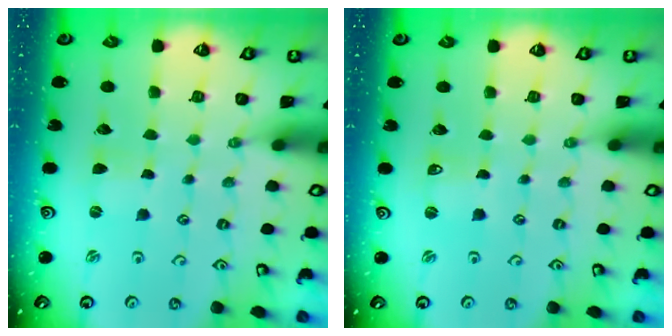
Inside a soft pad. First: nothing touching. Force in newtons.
{"total": 1.2, "press": 1.2, "slide": 0.1}